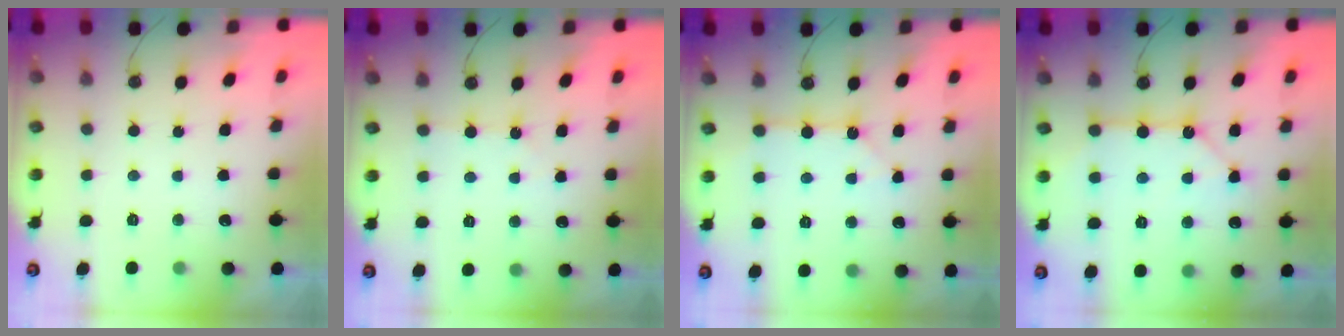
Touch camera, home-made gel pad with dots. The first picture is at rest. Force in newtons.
{"total": 2.3, "press": 2.2, "slide": 0.4}
{"total": 3.1, "press": 3.1, "slide": 0.4}
{"total": 12.1, "press": 12.0, "slide": 1.4}